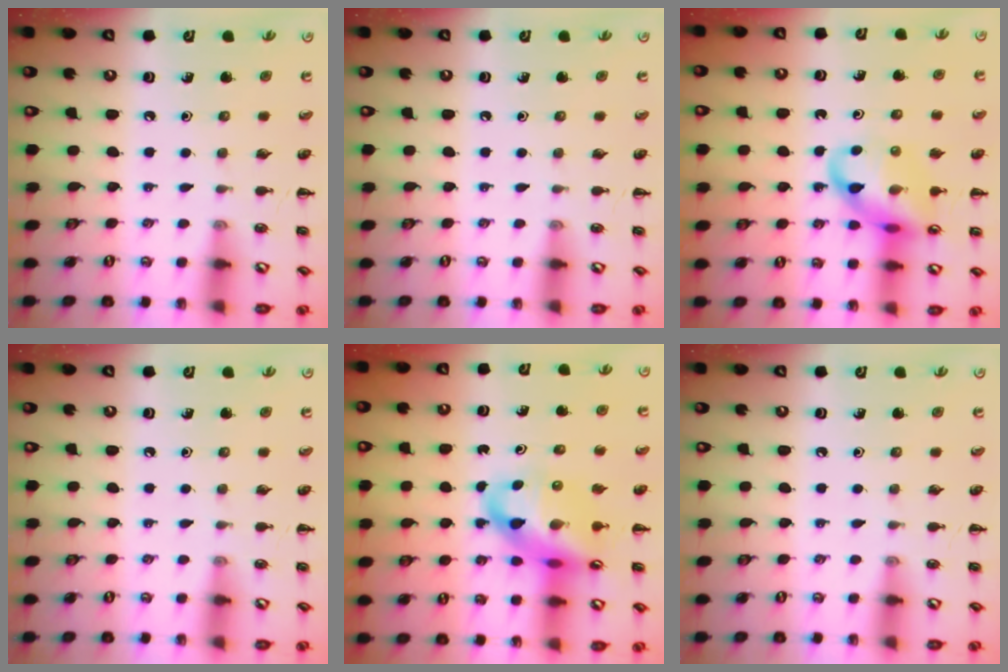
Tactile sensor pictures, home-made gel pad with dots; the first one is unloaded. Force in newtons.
{"total": 0.0}
{"total": 14.3, "press": 14.2, "slide": 1.6}
{"total": 0.0}
{"total": 13.6, "press": 13.1, "slide": 3.7}
{"total": 0.0}